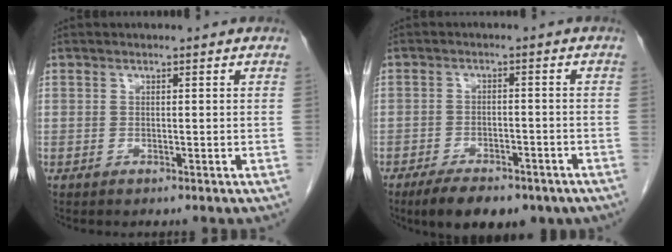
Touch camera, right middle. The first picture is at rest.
{"total": 10.3, "force": [-7.4, 4.2, 5.8], "torque": [-0.077, -0.004, -0.104]}